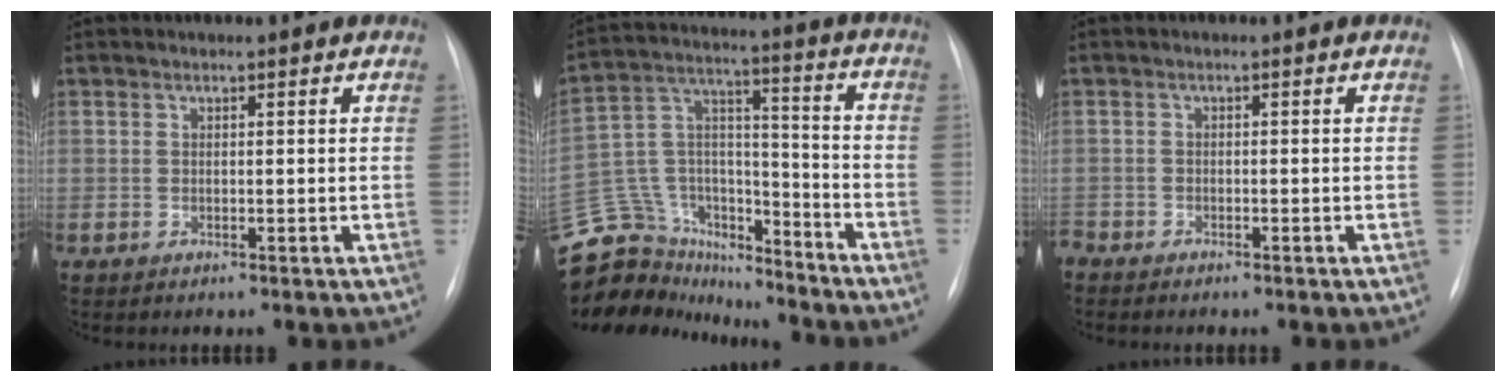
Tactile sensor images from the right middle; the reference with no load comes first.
{"total": 20.5, "force": [-18.2, 7.9, 5.2], "torque": [-0.119, 0.057, -0.296]}
{"total": 2.0, "force": [-1.9, 0.7, 0.4], "torque": [-0.007, -0.001, -0.030]}